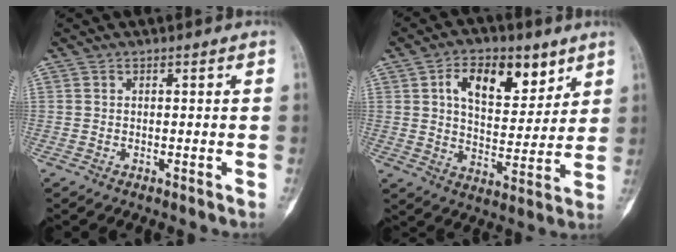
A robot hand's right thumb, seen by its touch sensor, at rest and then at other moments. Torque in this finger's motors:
{"motor_torque": [-0.03, 0.32, 0.37, -0.03, 0.08]}